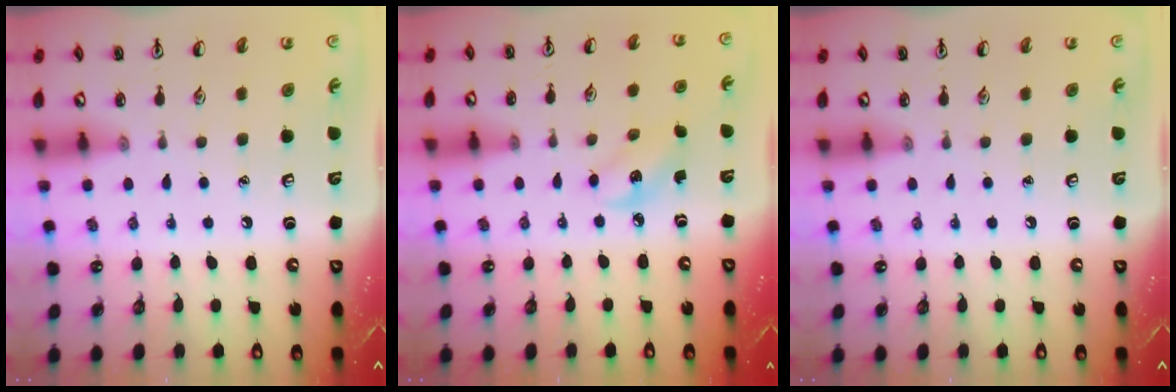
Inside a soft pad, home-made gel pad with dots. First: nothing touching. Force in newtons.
{"total": 2.9, "press": 2.8, "slide": 0.7}
{"total": 0.0}